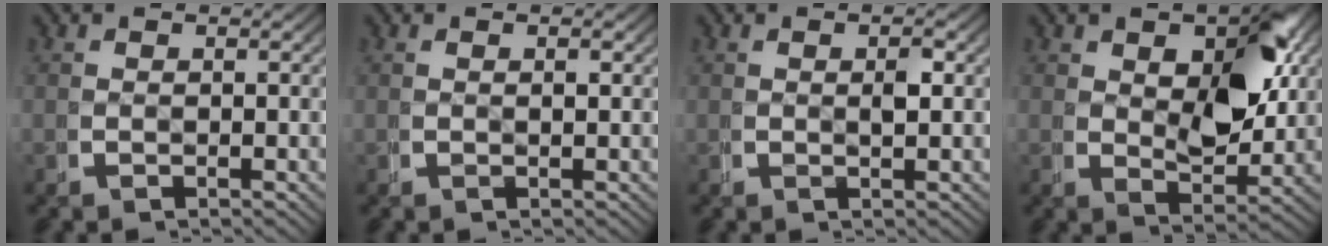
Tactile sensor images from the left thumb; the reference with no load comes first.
{"total": 0.8, "force": [0.3, -0.1, 0.7], "torque": [-0.017, 0.000, 0.008]}
{"total": 1.5, "force": [0.4, 0.1, 1.4], "torque": [-0.028, 0.001, 0.008]}
{"total": 6.6, "force": [1.6, 3.5, 5.4], "torque": [-0.083, -0.028, 0.041]}